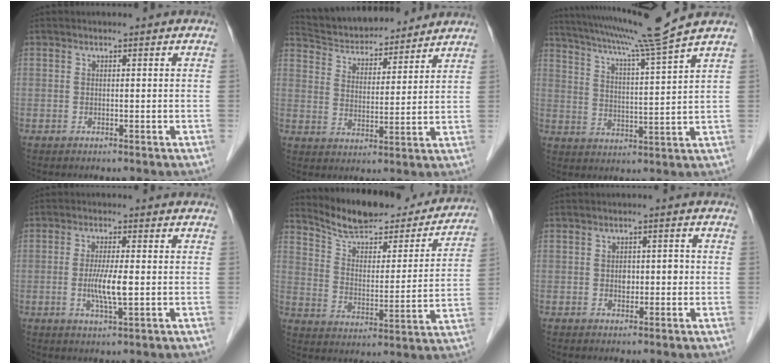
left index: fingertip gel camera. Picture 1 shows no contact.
{"total": 14.5, "force": [13.6, 3.2, 3.9], "torque": [-0.063, 0.023, 0.221]}
{"total": 12.4, "force": [10.4, -3.0, 5.9], "torque": [-0.108, -0.020, 0.165]}
{"total": 5.1, "force": [-0.6, 0.4, 5.0], "torque": [-0.102, -0.010, -0.012]}
{"total": 20.8, "force": [19.1, 5.0, 6.6], "torque": [-0.089, -0.013, 0.266]}
{"total": 2.5, "force": [-0.3, 1.7, 1.9], "torque": [-0.030, 0.013, -0.001]}